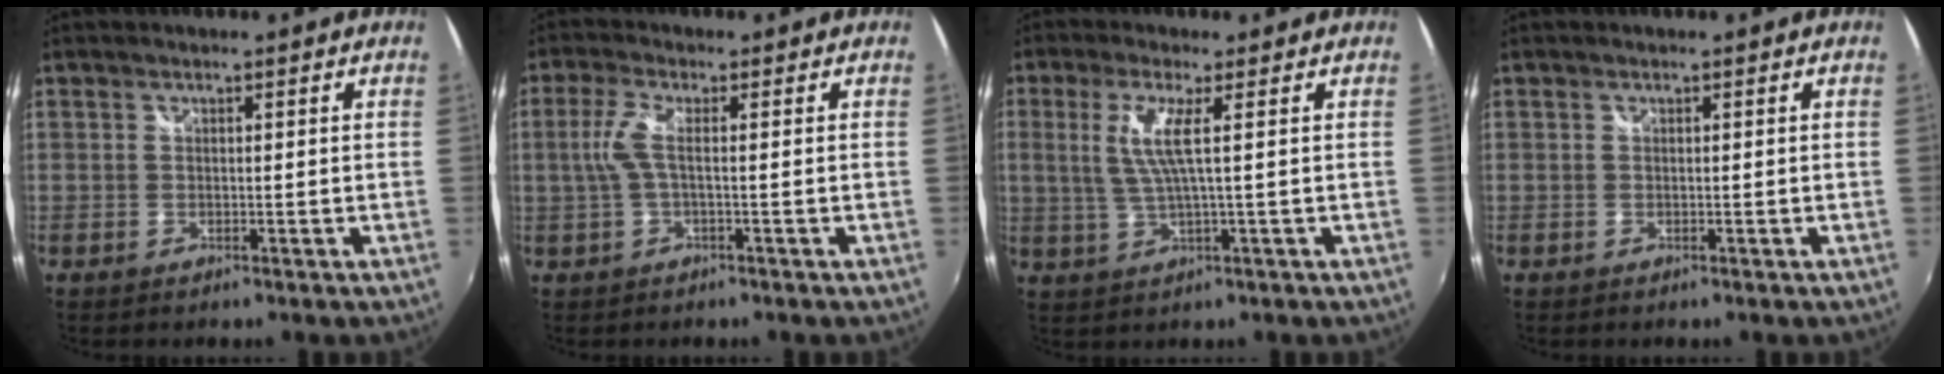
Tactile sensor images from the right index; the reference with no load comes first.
{"total": 4.1, "force": [-0.2, 0.5, 4.1], "torque": [-0.091, 0.003, 0.001]}
{"total": 5.5, "force": [0.9, -0.1, 5.5], "torque": [-0.116, -0.004, 0.023]}
{"total": 0.0}